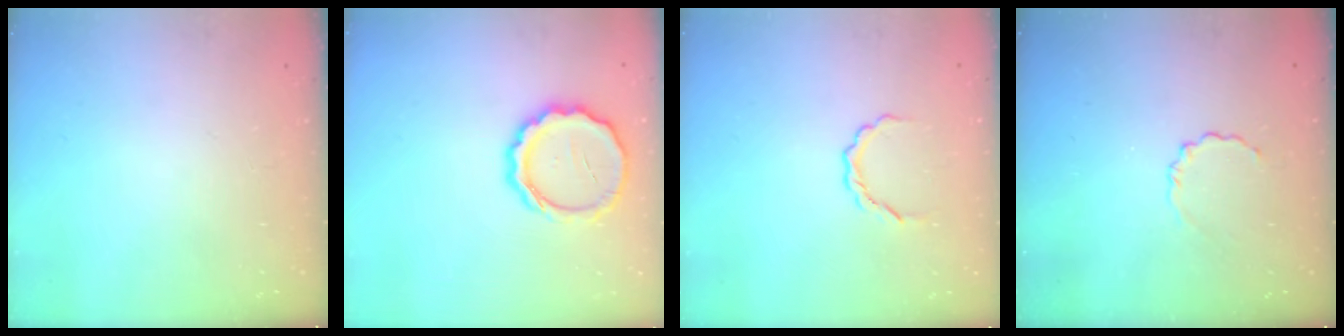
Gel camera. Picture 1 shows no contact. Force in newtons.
{"total": 12.5, "press": 12.2, "slide": 2.7}
{"total": 4.1, "press": 4.0, "slide": 0.3}
{"total": 3.6, "press": 3.4, "slide": 1.2}